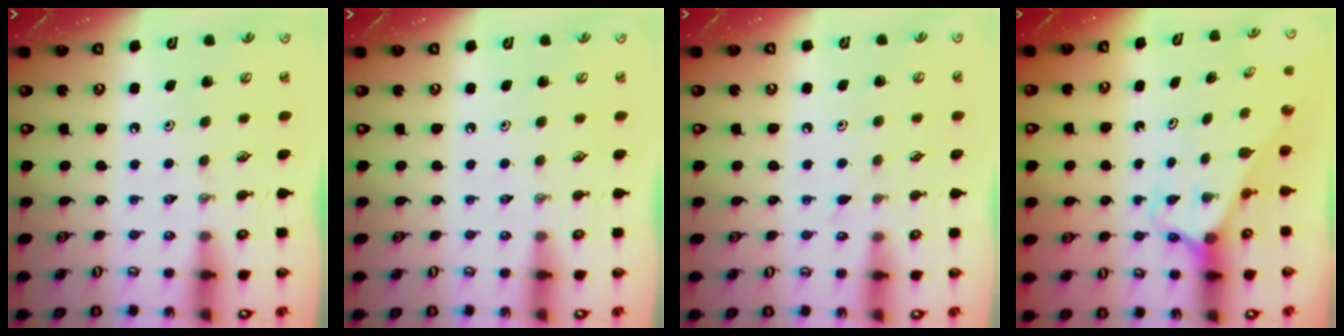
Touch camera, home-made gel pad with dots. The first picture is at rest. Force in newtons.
{"total": 0.0}
{"total": 4.4, "press": 4.4, "slide": 0.6}
{"total": 2.4, "press": 2.4, "slide": 0.1}